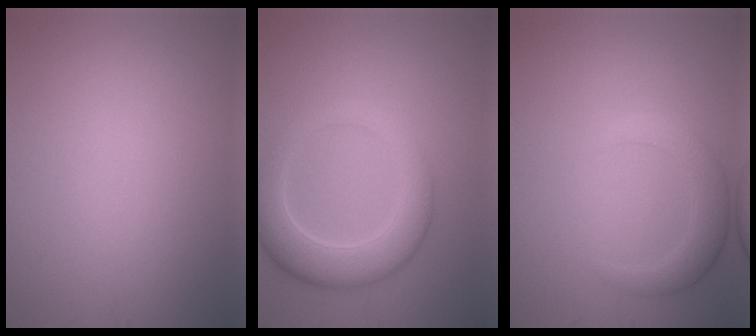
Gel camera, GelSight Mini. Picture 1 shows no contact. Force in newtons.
{"total": 5.8, "press": 5.8, "slide": 0.5}
{"total": 3.1, "press": 3.0, "slide": 0.3}